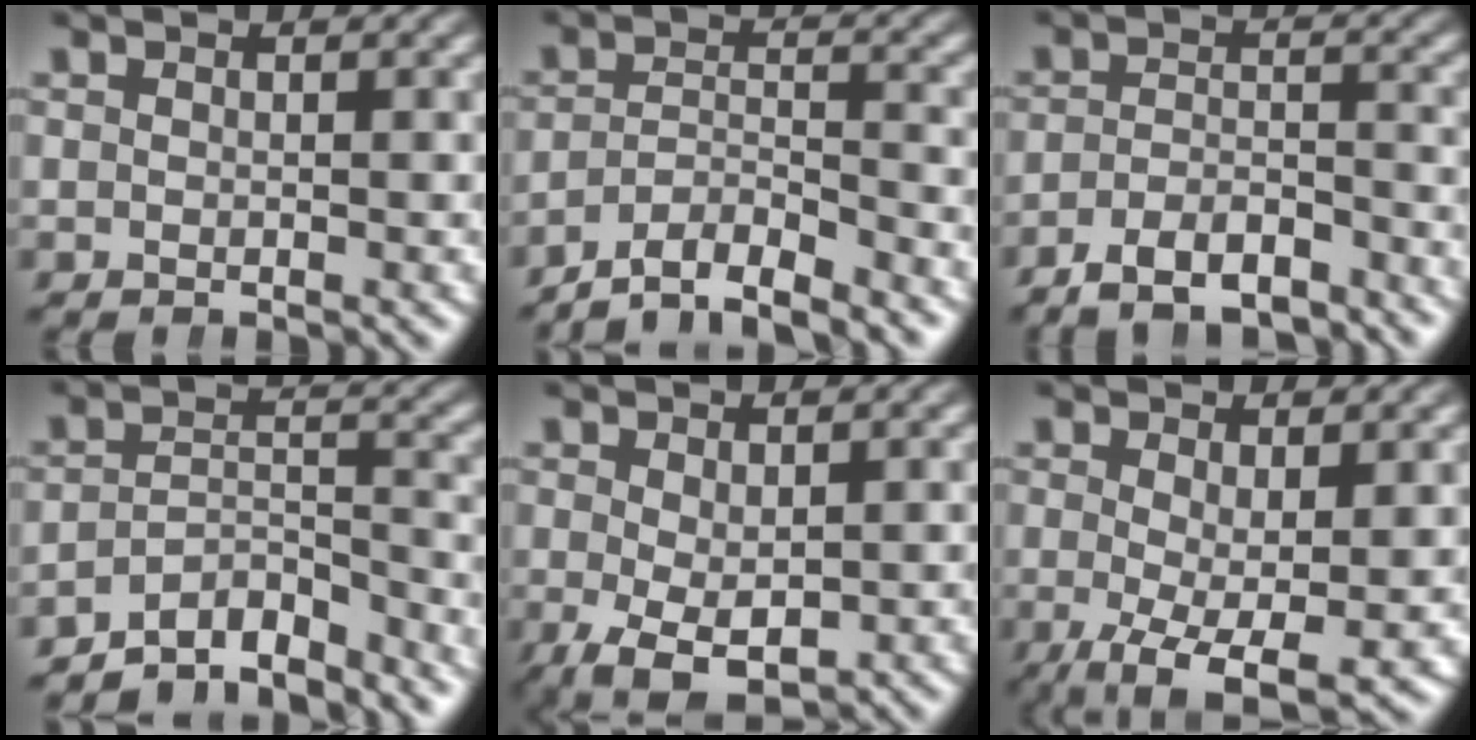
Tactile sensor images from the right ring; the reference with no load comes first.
{"total": 7.2, "force": [-6.0, 3.1, 2.3], "torque": [-0.043, -0.027, -0.097]}
{"total": 5.9, "force": [-5.3, 1.9, 1.9], "torque": [-0.029, -0.019, -0.085]}
{"total": 8.7, "force": [-7.4, 3.2, 3.4], "torque": [-0.058, -0.037, -0.109]}
{"total": 7.0, "force": [-3.7, 3.7, 4.7], "torque": [-0.096, -0.060, -0.023]}
{"total": 6.6, "force": [-3.7, 2.5, 4.8], "torque": [-0.105, -0.059, -0.035]}